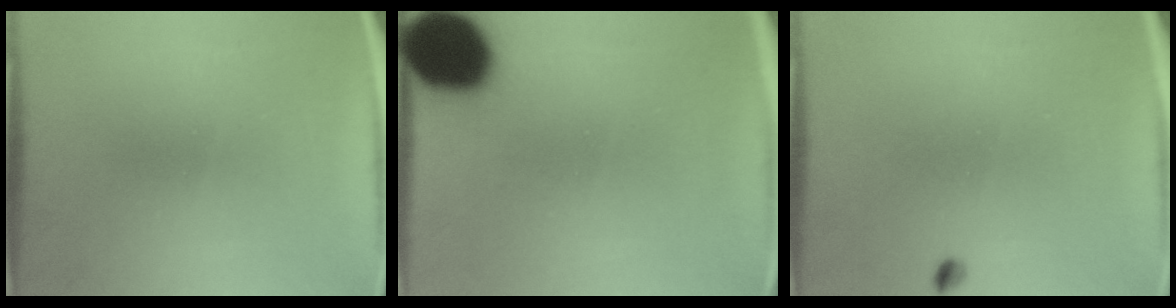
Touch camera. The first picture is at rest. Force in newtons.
{"total": 19.4}
{"total": 1.0}